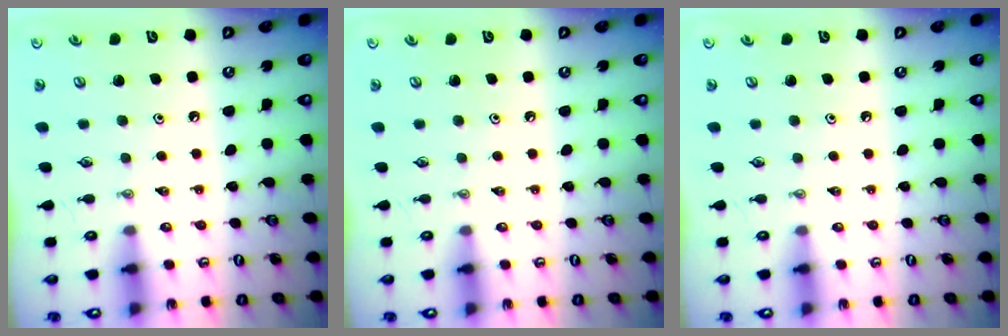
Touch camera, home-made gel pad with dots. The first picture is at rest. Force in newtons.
{"total": 0.0}
{"total": 0.0}